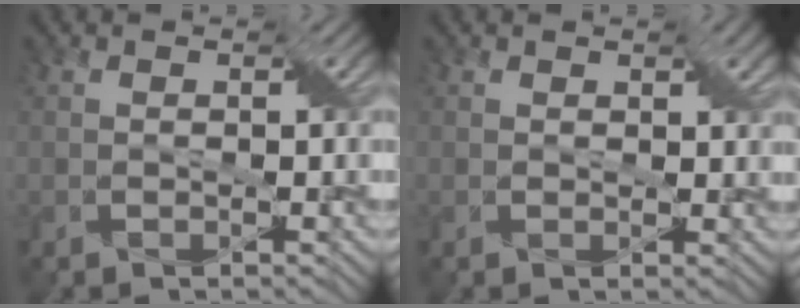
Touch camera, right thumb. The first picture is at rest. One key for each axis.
{"total": 0.8, "fx": 0.7, "fy": 0.4, "fz": 0.2, "tx": -0.005, "ty": 0.000, "tz": 0.005}